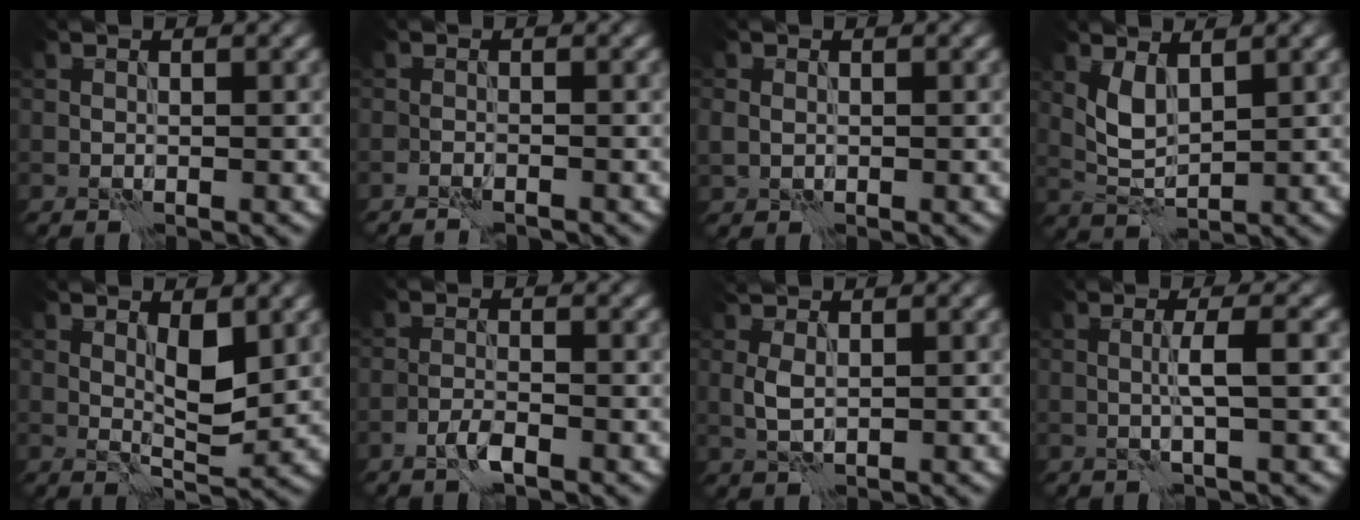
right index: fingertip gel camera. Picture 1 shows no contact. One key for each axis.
{"total": 1.8, "fx": -1.7, "fy": 0.1, "fz": 0.4, "tx": -0.011, "ty": 0.003, "tz": -0.025}
{"total": 1.2, "fx": 0.1, "fy": 1.0, "fz": 0.5, "tx": -0.015, "ty": 0.000, "tz": 0.004}
{"total": 2.8, "fx": 1.6, "fy": 1.2, "fz": 2.0, "tx": -0.046, "ty": -0.006, "tz": 0.038}
{"total": 3.1, "fx": 1.1, "fy": 1.0, "fz": 2.8, "tx": -0.049, "ty": -0.007, "tz": 0.022}
{"total": 1.3, "fx": -0.9, "fy": 0.1, "fz": 0.9, "tx": -0.018, "ty": 0.003, "tz": -0.021}
{"total": 1.8, "fx": 0.6, "fy": 0.8, "fz": 1.6, "tx": -0.042, "ty": 0.005, "tz": 0.018}
{"total": 2.5, "fx": 0.0, "fy": 0.2, "fz": 2.5, "tx": -0.043, "ty": 0.003, "tz": -0.004}